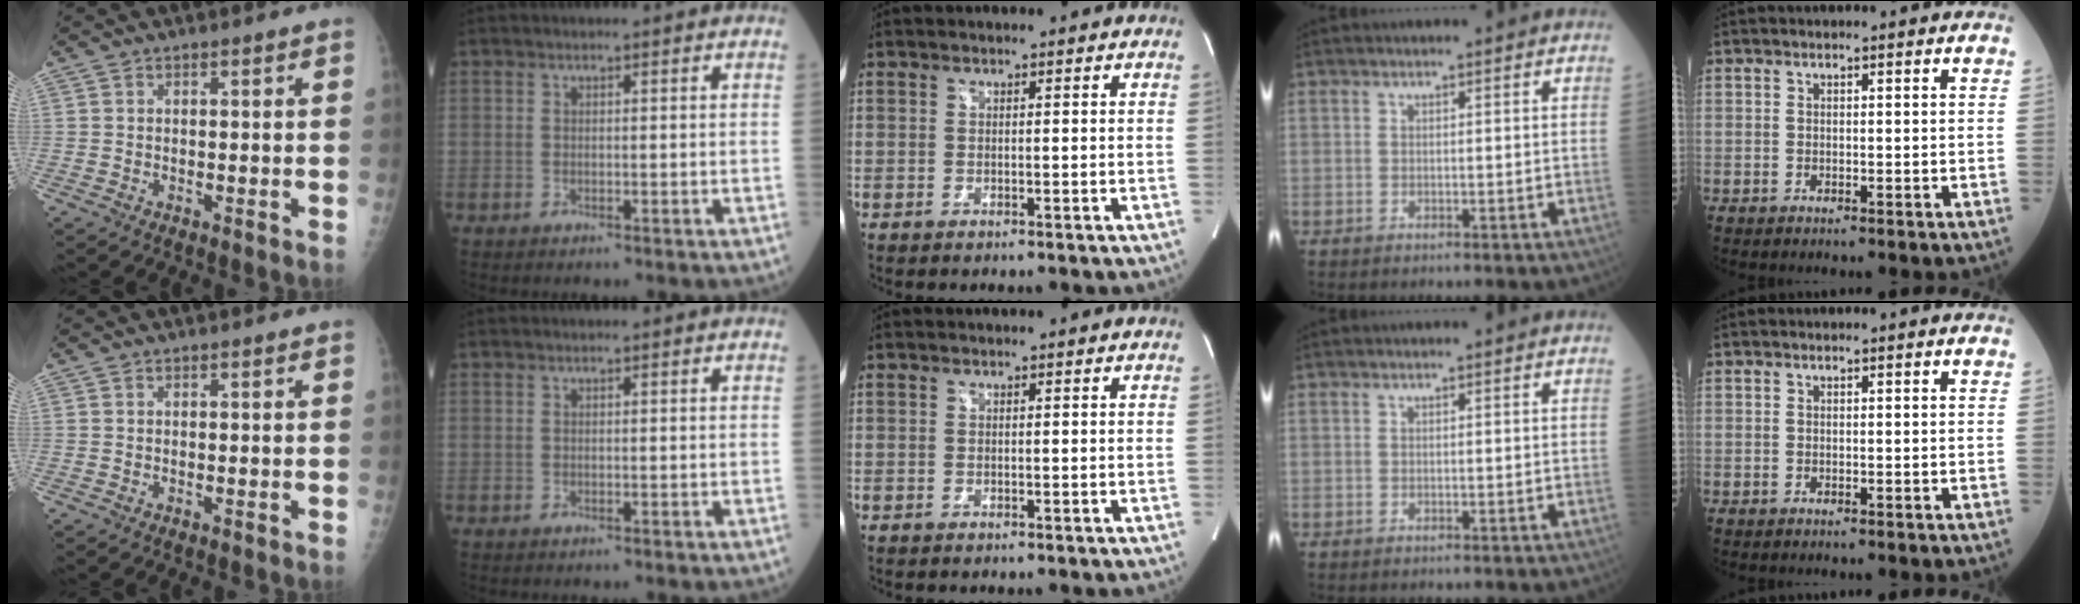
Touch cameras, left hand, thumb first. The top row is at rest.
{}